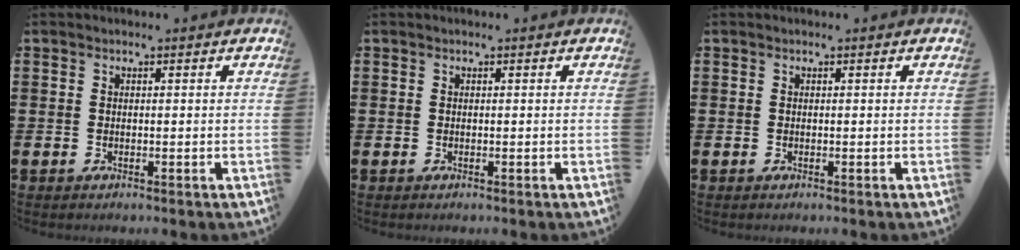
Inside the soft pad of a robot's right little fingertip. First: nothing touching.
{"total": 0.0}
{"total": 0.0}